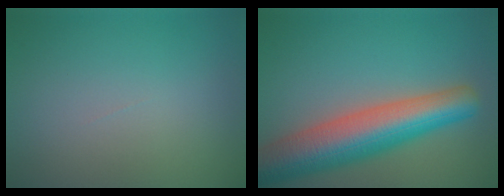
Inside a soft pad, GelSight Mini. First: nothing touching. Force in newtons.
{"total": 9.6, "press": 9.6, "slide": 0.3}